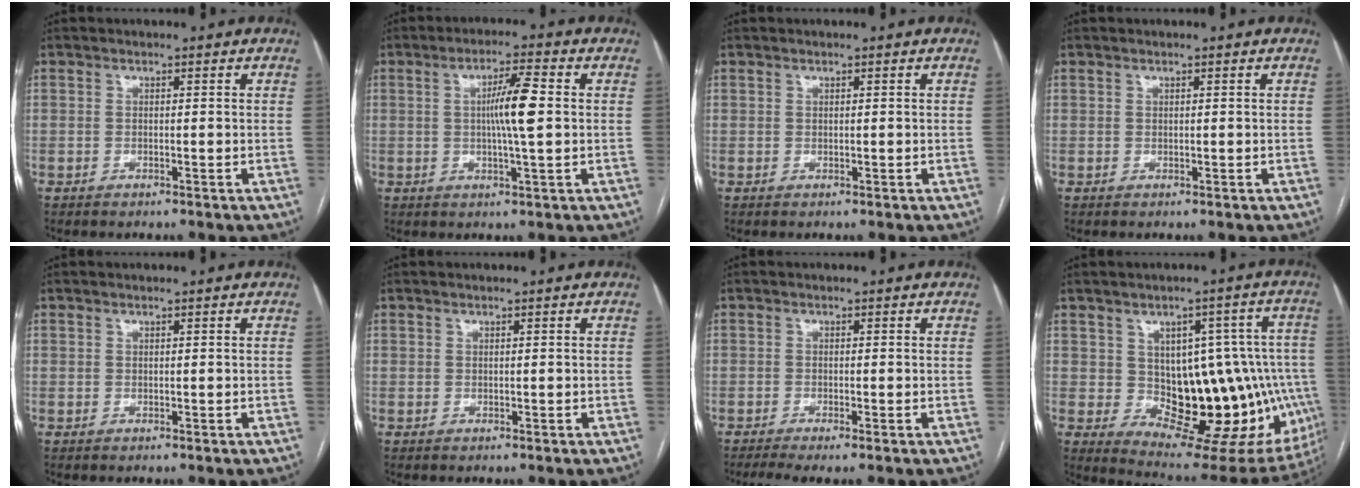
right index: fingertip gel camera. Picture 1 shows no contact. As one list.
[{"total": 6.9, "force": [0.5, 0.0, 6.9], "torque": [-0.121, 0.002, 0.005]}, {"total": 0.0}, {"total": 0.0}, {"total": 0.0}, {"total": 0.0}, {"total": 3.6, "force": [-1.9, 0.7, 3.0], "torque": [-0.061, -0.007, -0.033]}, {"total": 18.3, "force": [-1.4, 9.8, 15.5], "torque": [-0.153, 0.033, 0.007]}]